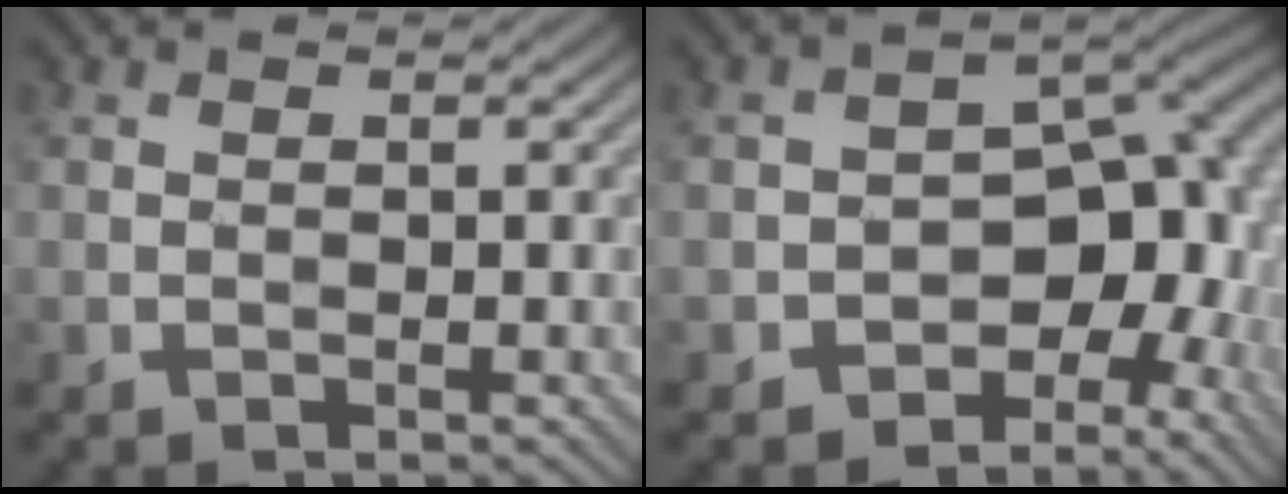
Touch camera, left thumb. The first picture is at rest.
{"total": 10.3, "force": [-3.6, 7.3, 6.3], "torque": [-0.067, -0.009, -0.066]}